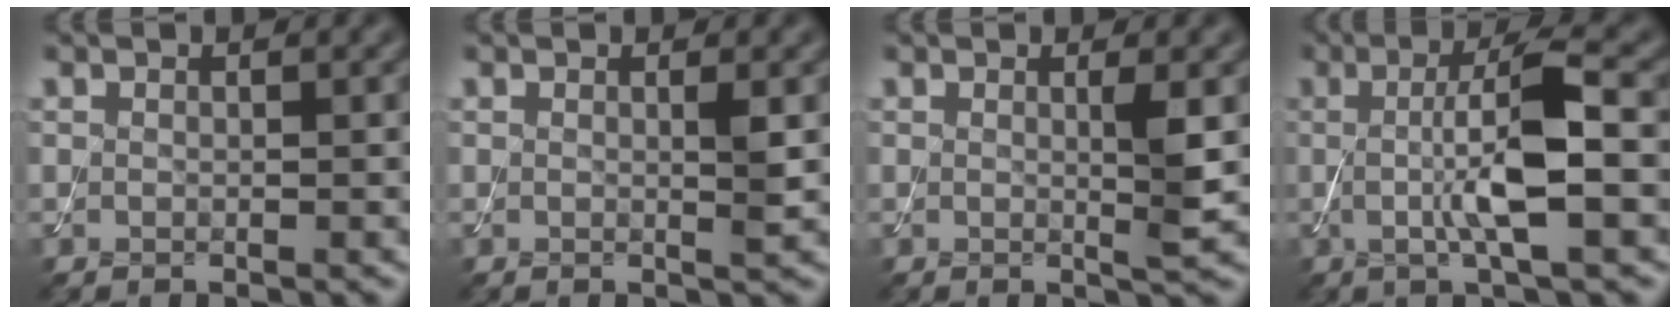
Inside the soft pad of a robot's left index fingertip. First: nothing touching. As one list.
[{"total": 1.1, "force": [0.2, 0.1, 1.1], "torque": [-0.018, -0.002, 0.000]}, {"total": 2.0, "force": [0.2, 0.2, 2.0], "torque": [-0.033, -0.004, -0.001]}, {"total": 6.4, "force": [0.0, 1.2, 6.3], "torque": [-0.119, 0.002, -0.003]}]